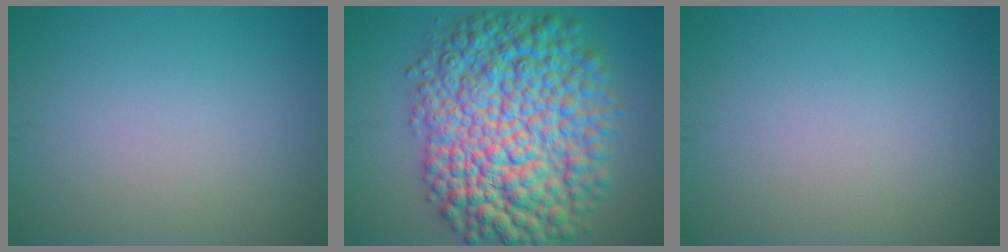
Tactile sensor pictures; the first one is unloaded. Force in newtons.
{"total": 14.3, "press": 14.3, "slide": 0.3}
{"total": 0.0}